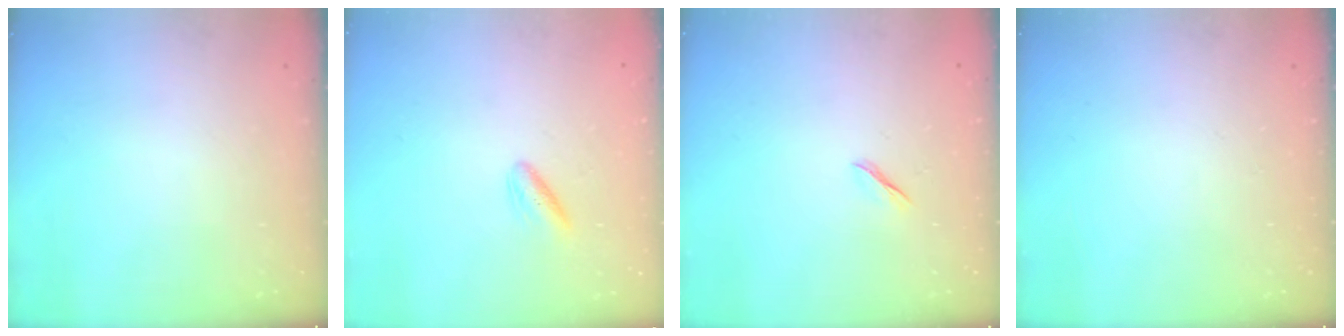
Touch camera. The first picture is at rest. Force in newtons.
{"total": 2.8, "press": 2.4, "slide": 1.4}
{"total": 1.7, "press": 1.6, "slide": 0.5}
{"total": 0.0}